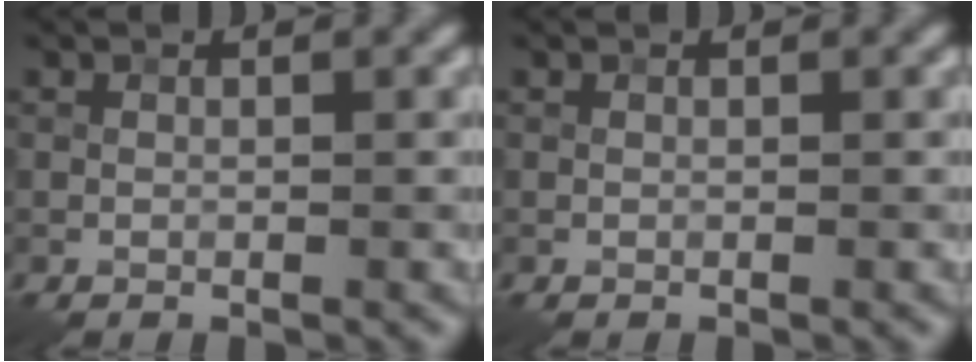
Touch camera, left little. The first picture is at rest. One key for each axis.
{"total": 0.0}